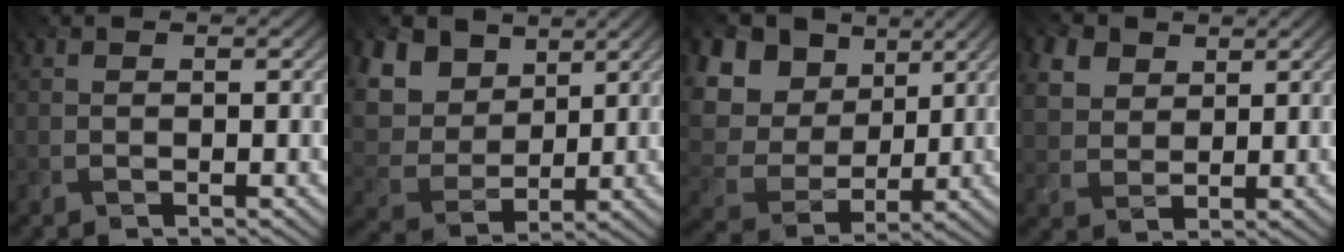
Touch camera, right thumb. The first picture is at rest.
{"total": 10.4, "force": [4.1, 8.1, 5.1], "torque": [-0.184, 0.034, 0.083]}
{"total": 14.0, "force": [4.2, 11.5, 6.8], "torque": [-0.240, 0.036, 0.108]}
{"total": 5.8, "force": [2.8, 4.3, 2.7], "torque": [-0.105, -0.005, 0.067]}